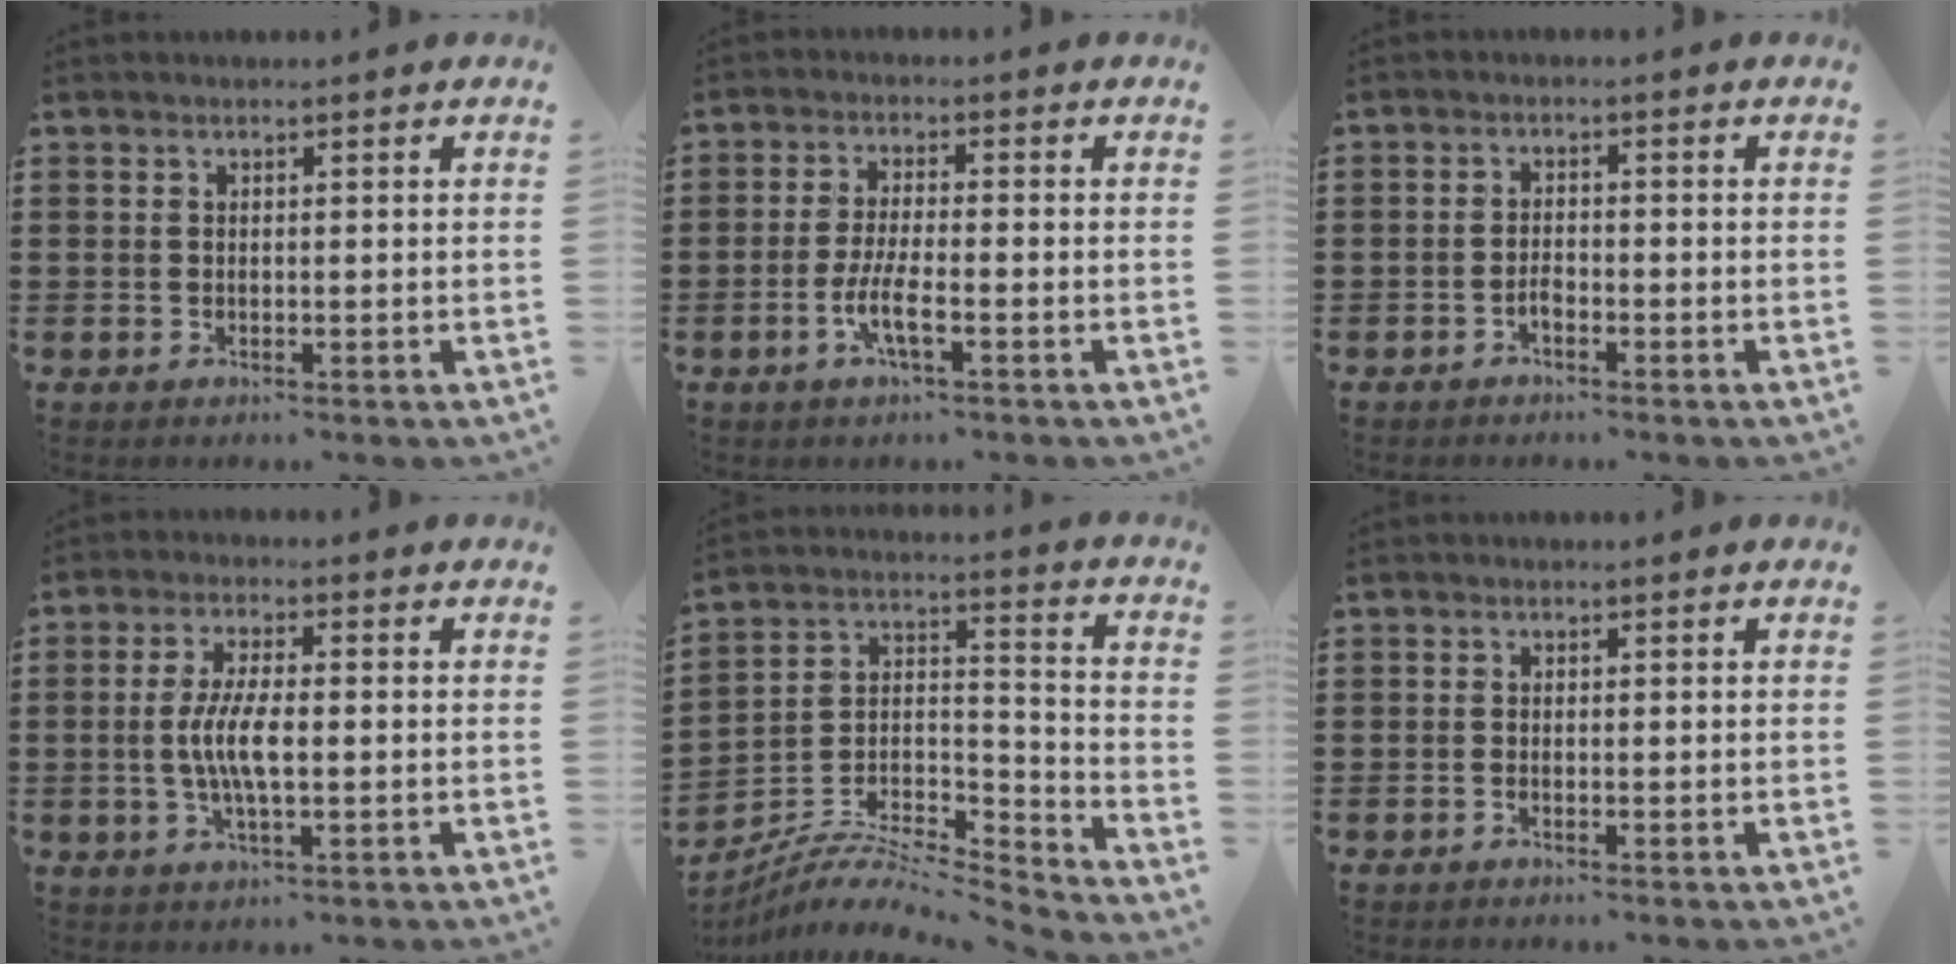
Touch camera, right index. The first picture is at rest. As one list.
[{"total": 4.9, "force": [-2.2, 0.8, 4.3], "torque": [-0.092, -0.008, -0.045]}, {"total": 1.7, "force": [-1.2, 0.7, 1.1], "torque": [-0.023, 0.001, -0.023]}, {"total": 6.1, "force": [-0.7, 1.6, 5.8], "torque": [-0.124, -0.004, -0.021]}, {"total": 6.2, "force": [-5.5, 1.8, 2.2], "torque": [-0.046, -0.003, -0.113]}, {"total": 0.6, "force": [-0.5, 0.0, 0.3], "torque": [-0.006, -0.003, -0.009]}]